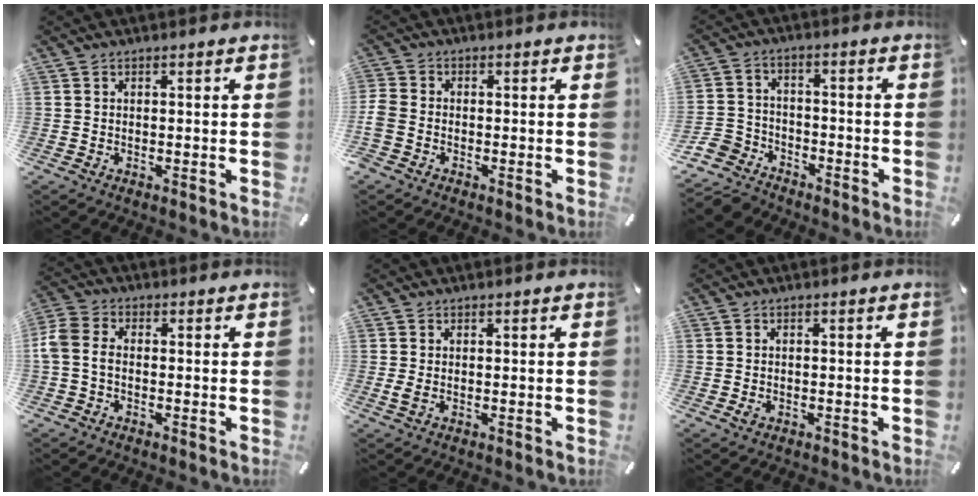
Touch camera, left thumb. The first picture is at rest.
{"total": 3.3, "force": [-1.4, 2.4, 1.7], "torque": [-0.040, 0.004, -0.027]}
{"total": 8.9, "force": [-6.7, 5.5, 2.2], "torque": [-0.050, 0.039, -0.128]}
{"total": 5.3, "force": [-1.0, 3.6, 3.7], "torque": [-0.091, 0.005, -0.022]}
{"total": 1.3, "force": [-0.1, 0.4, 1.2], "torque": [-0.024, -0.002, 0.000]}
{"total": 1.2, "force": [-0.6, 0.7, 0.7], "torque": [-0.013, 0.002, -0.011]}